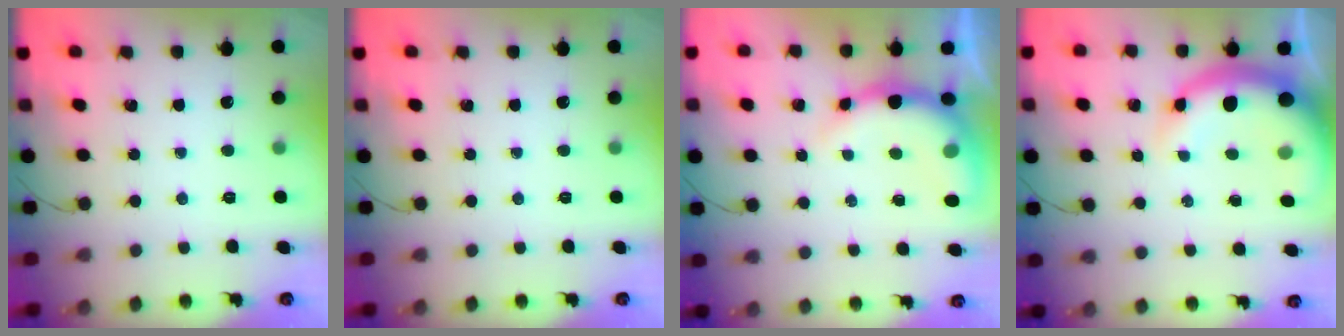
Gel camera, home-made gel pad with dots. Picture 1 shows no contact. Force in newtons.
{"total": 0.0}
{"total": 9.4, "press": 9.3, "slide": 1.1}
{"total": 9.2, "press": 8.8, "slide": 2.9}